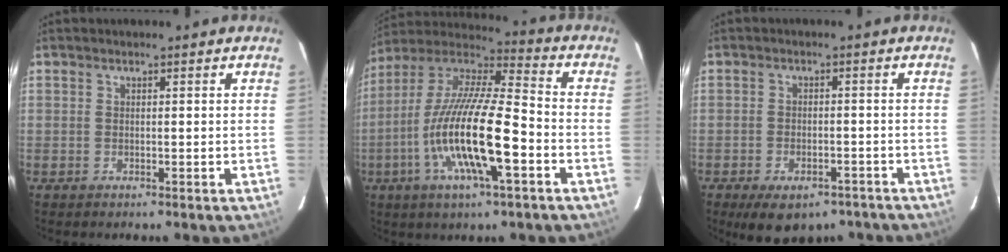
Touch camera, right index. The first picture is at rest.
{"total": 19.6, "force": [-6.4, 4.2, 18.0], "torque": [-0.347, -0.020, -0.127]}
{"total": 11.1, "force": [-8.0, 5.4, 5.6], "torque": [-0.110, -0.007, -0.102]}